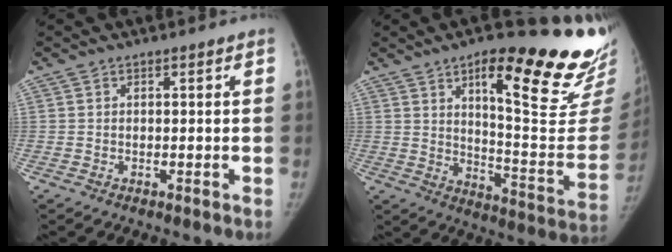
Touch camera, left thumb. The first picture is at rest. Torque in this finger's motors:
{"motor_torque": [0.18, 0.12, 1.43, -1.34, 0.06]}